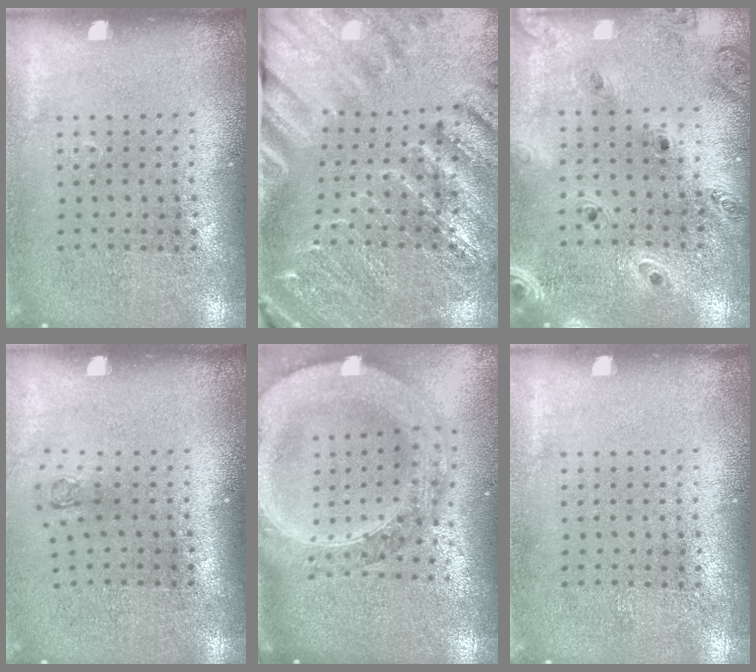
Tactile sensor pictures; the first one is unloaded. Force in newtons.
{"total": 2.9, "press": 2.9, "slide": 0.5}
{"total": 1.3, "press": 1.3, "slide": 0.2}
{"total": 0.6, "press": 0.3, "slide": 0.6}
{"total": 3.5, "press": 2.8, "slide": 2.0}
{"total": 0.0}